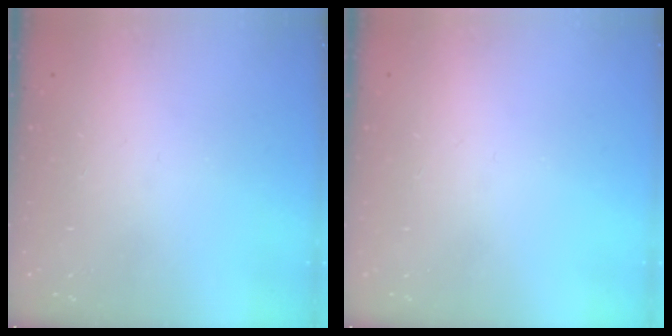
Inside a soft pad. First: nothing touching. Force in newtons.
{"total": 0.0}